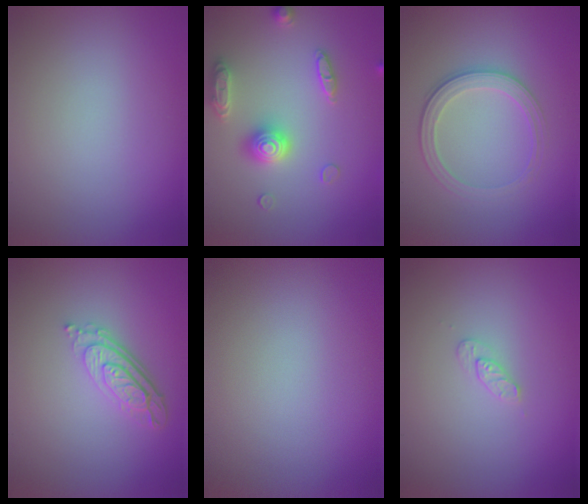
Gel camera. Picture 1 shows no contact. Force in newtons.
{"total": 3.4, "press": 3.4, "slide": 0.6}
{"total": 2.8, "press": 2.6, "slide": 0.9}
{"total": 3.9, "press": 2.8, "slide": 2.7}
{"total": 0.0}
{"total": 1.1, "press": 1.1, "slide": 0.2}